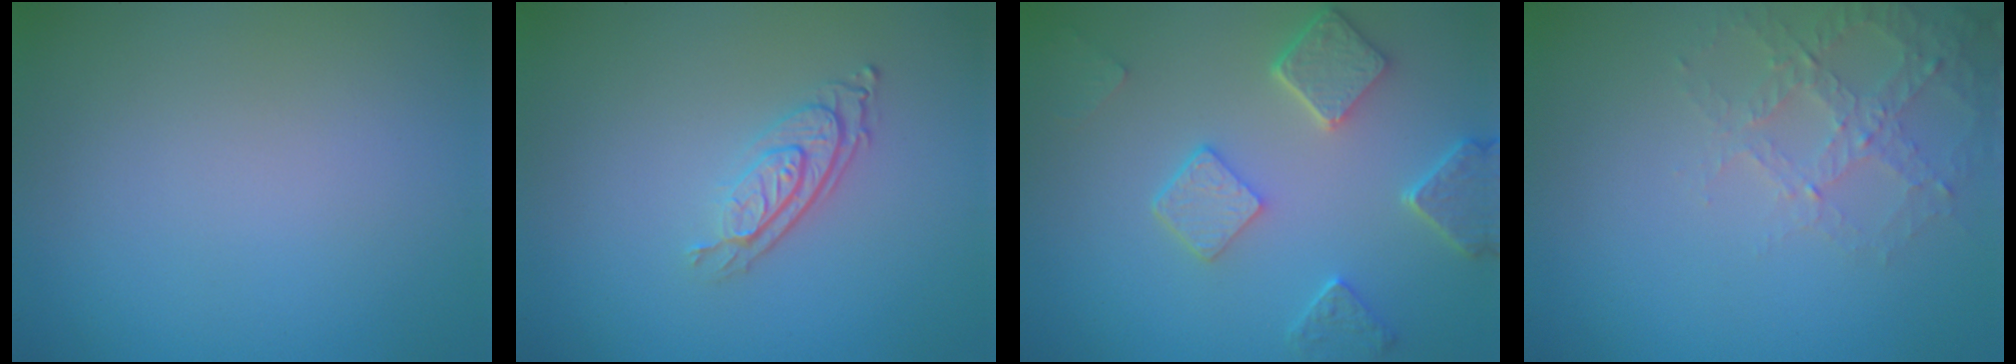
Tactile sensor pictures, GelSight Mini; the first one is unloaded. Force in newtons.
{"total": 2.9, "press": 2.1, "slide": 2.1}
{"total": 4.8, "press": 3.8, "slide": 2.9}
{"total": 2.8, "press": 2.7, "slide": 0.8}